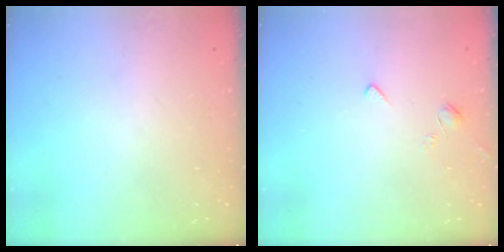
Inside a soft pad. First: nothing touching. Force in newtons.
{"total": 2.0, "press": 2.0, "slide": 0.5}